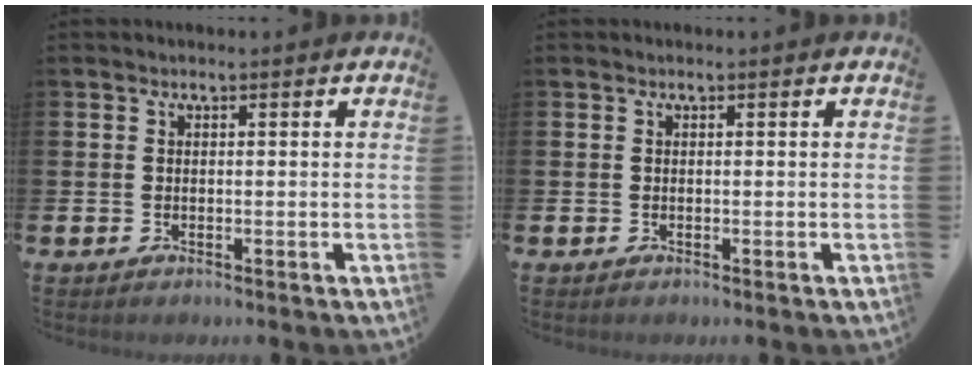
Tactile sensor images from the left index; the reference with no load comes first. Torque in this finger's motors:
{"motor_torque": [0.00, 0.00, 0.00, 0.01]}